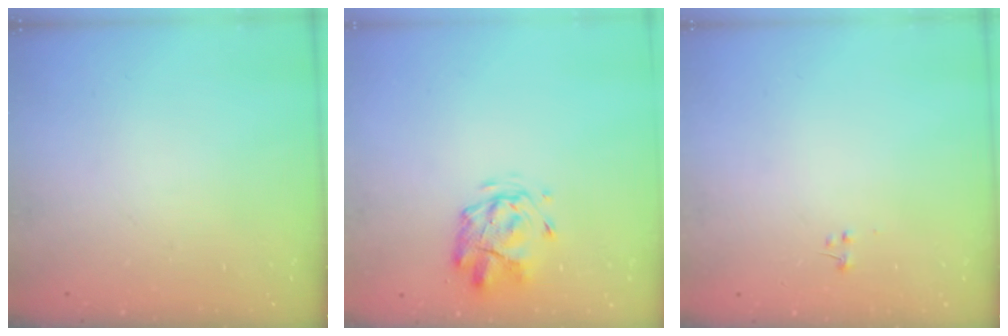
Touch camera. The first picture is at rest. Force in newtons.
{"total": 2.8, "press": 2.5, "slide": 1.2}
{"total": 0.6, "press": 0.6, "slide": 0.3}